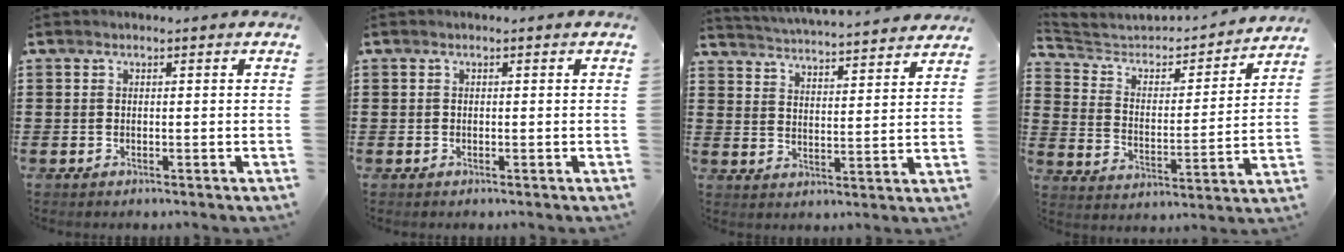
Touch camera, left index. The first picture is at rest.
{"total": 0.0}
{"total": 4.1, "force": [4.0, -0.5, 0.1], "torque": [-0.026, -0.035, 0.065]}
{"total": 3.9, "force": [3.6, 1.5, 0.8], "torque": [-0.046, -0.031, 0.050]}